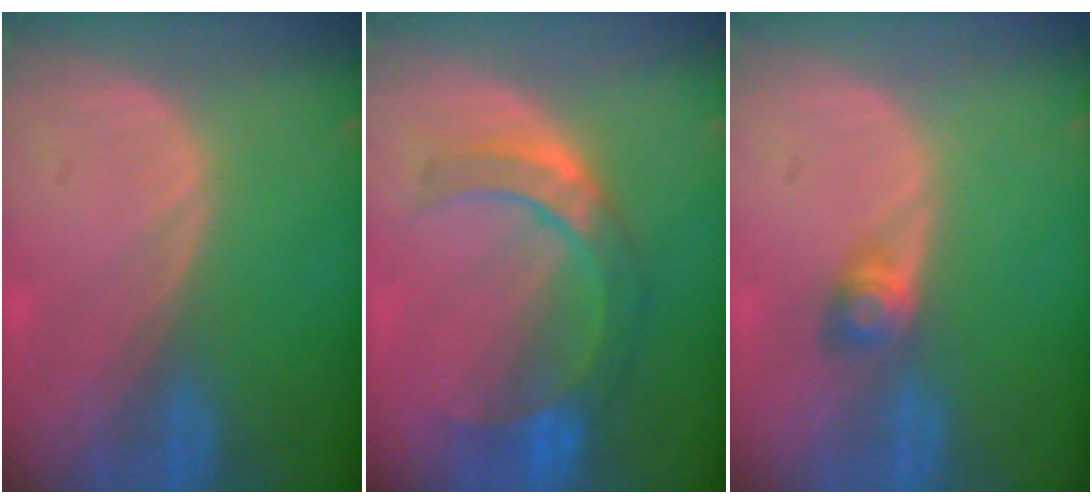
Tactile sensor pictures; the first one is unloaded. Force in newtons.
{"total": 7.0, "press": 7.0, "slide": 0.9}
{"total": 2.8, "press": 2.5, "slide": 1.2}